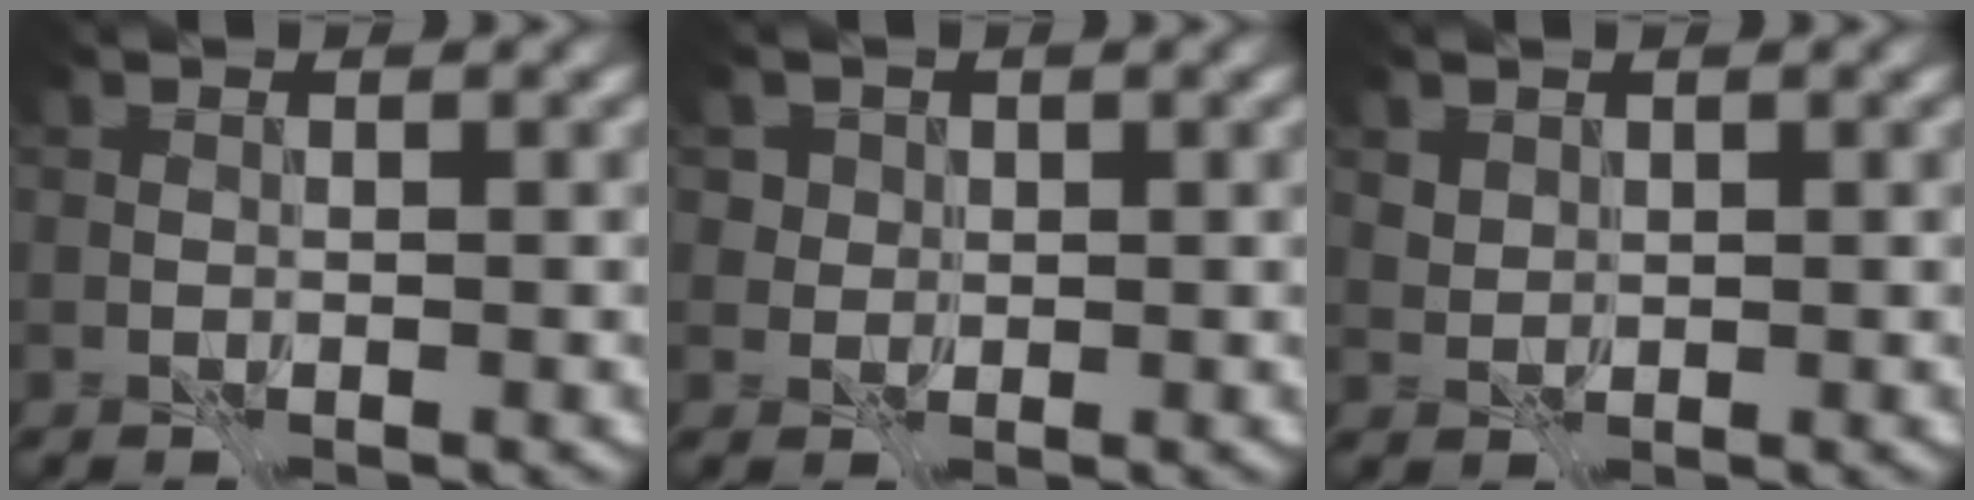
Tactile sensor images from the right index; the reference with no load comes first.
{"total": 2.2, "force": [0.8, 2.0, 0.0], "torque": [0.012, 0.010, -0.001]}
{"total": 1.4, "force": [1.1, 0.9, -0.1], "torque": [0.002, -0.001, 0.024]}